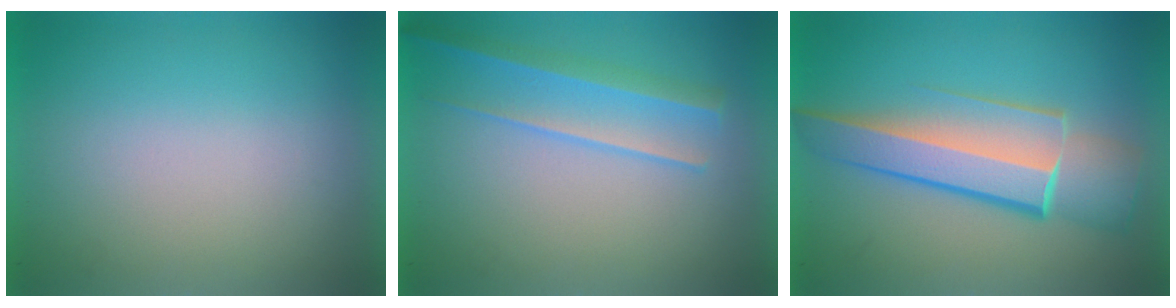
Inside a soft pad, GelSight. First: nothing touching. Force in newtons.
{"total": 2.2}
{"total": 6.2}